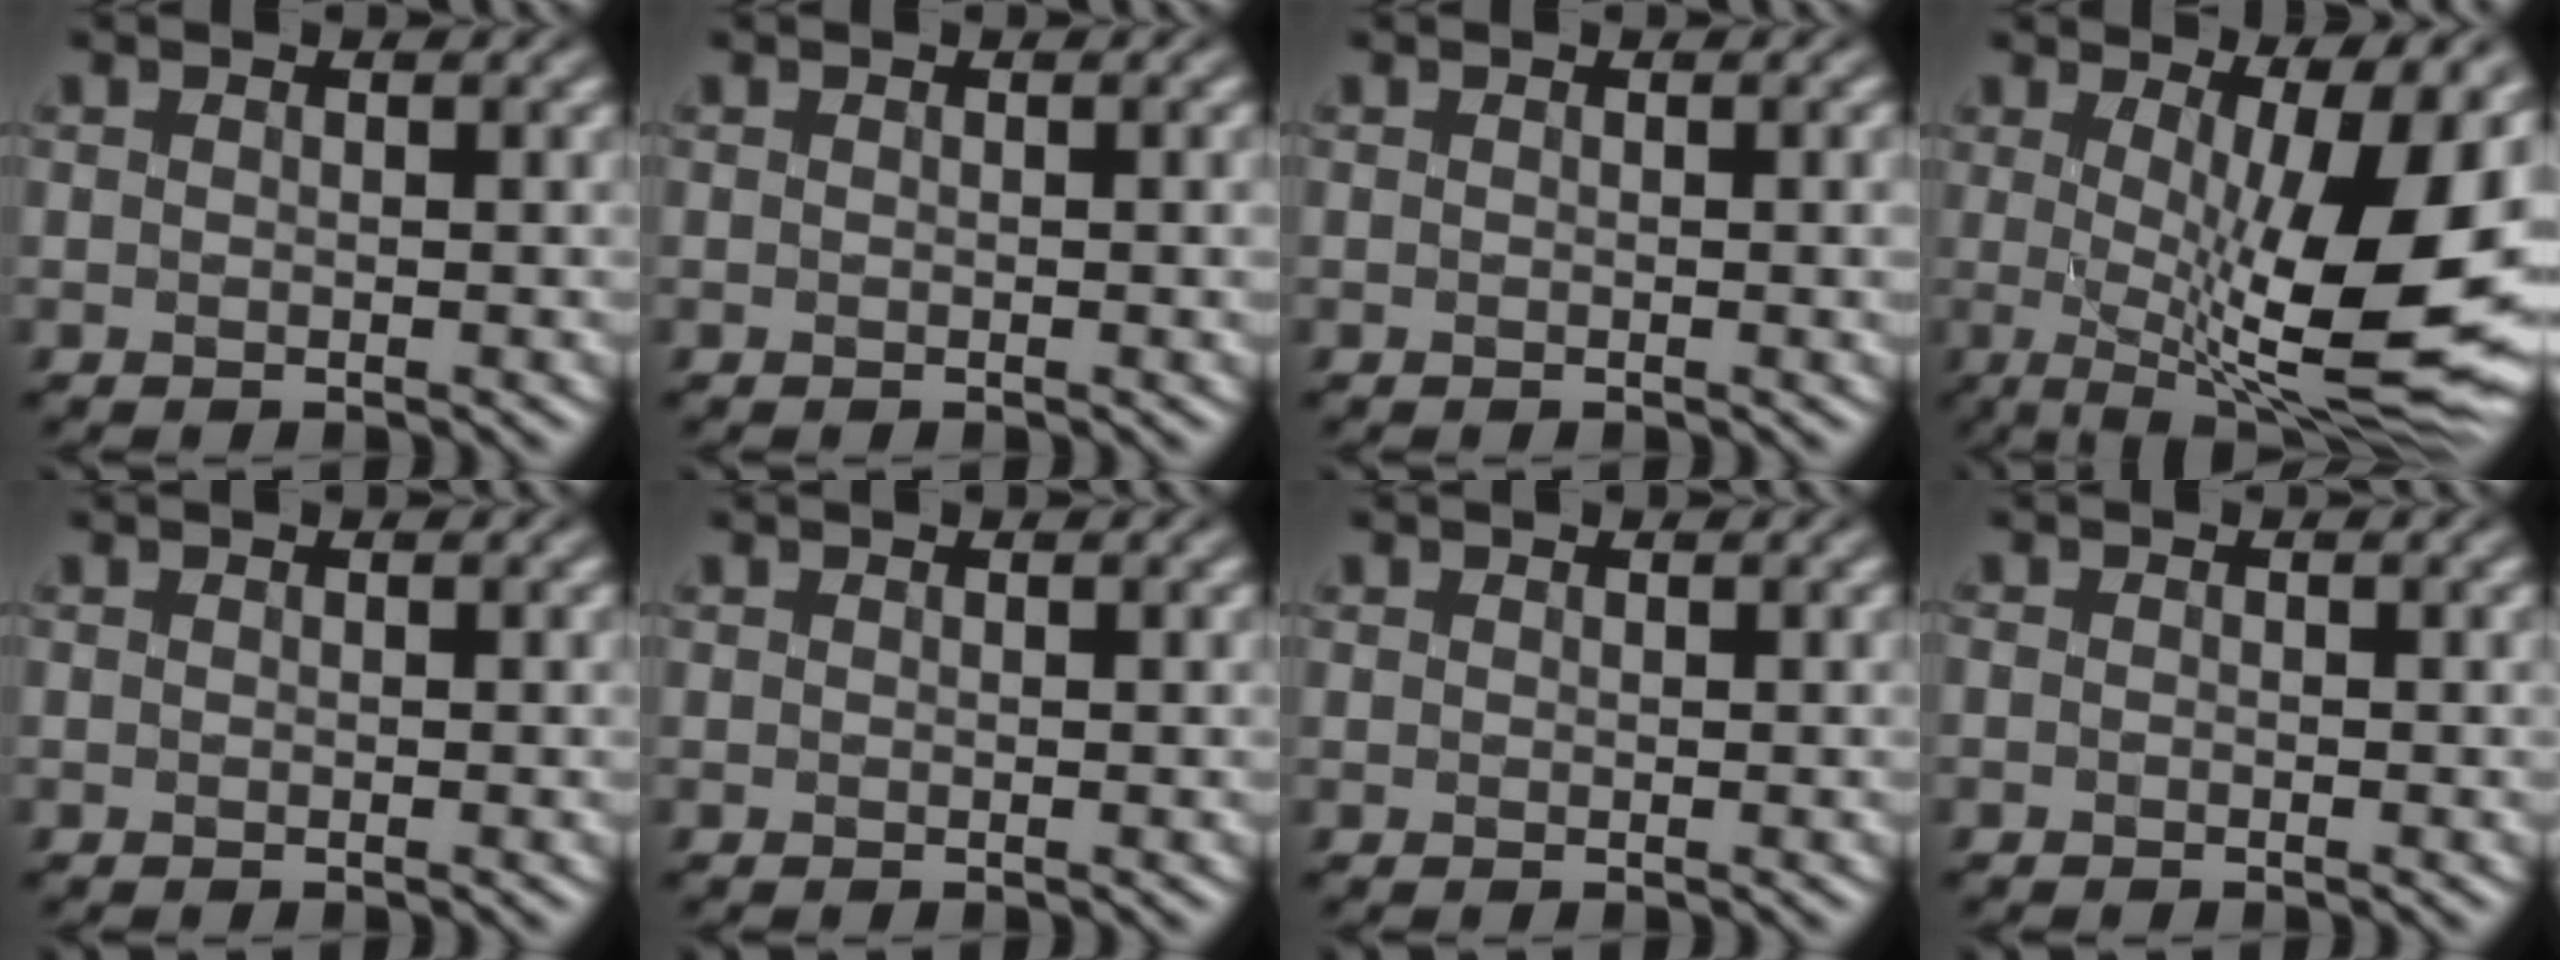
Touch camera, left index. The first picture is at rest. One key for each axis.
{"total": 0.0}
{"total": 0.7, "fx": 0.1, "fy": 0.0, "fz": 0.7, "tx": -0.020, "ty": 0.005, "tz": 0.005}
{"total": 13.6, "fx": -0.5, "fy": 3.9, "fz": 13.0, "tx": -0.183, "ty": -0.007, "tz": 0.032}
{"total": 0.0}
{"total": 0.0}
{"total": 0.8, "fx": -0.1, "fy": -0.4, "fz": -0.7, "tx": -0.006, "ty": -0.003, "tz": 0.015}
{"total": 0.5, "fx": -0.5, "fy": -0.1, "fz": 0.0, "tx": -0.012, "ty": -0.003, "tz": -0.006}